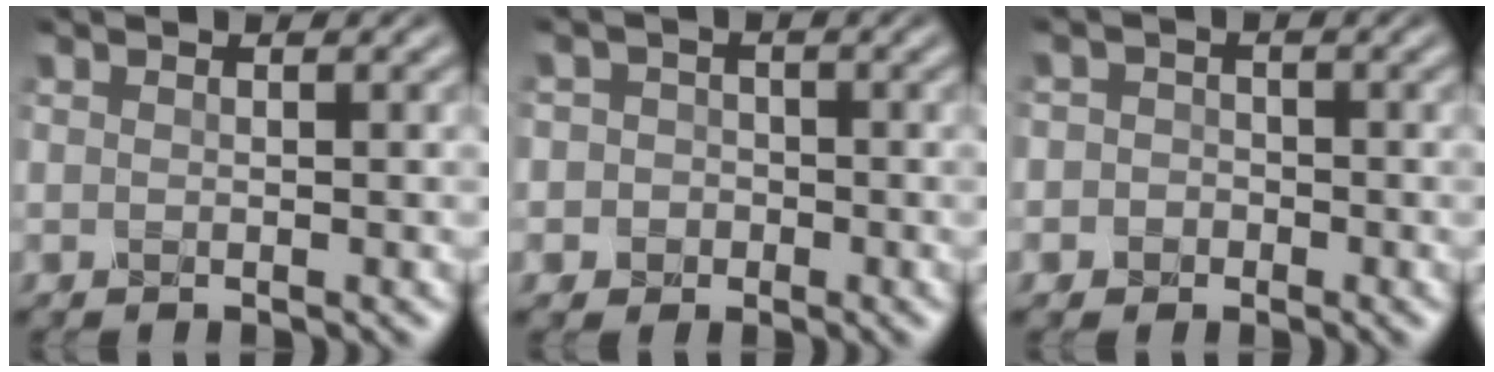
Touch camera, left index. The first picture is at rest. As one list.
[{"total": 3.8, "force": [-0.9, 3.7, 0.7], "torque": [0.018, 0.012, -0.046]}, {"total": 2.9, "force": [-0.8, 2.7, 0.6], "torque": [0.020, 0.010, -0.041]}]